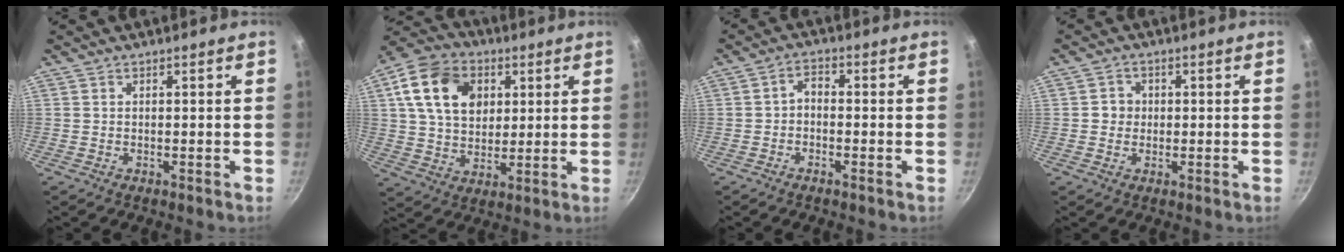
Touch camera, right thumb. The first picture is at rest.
{"total": 16.2, "force": [5.0, 12.0, 9.7], "torque": [-0.150, 0.001, 0.080]}
{"total": 2.7, "force": [-0.9, 1.5, 2.1], "torque": [-0.041, 0.020, -0.020]}
{"total": 2.7, "force": [0.0, 2.6, 0.8], "torque": [0.005, 0.005, -0.005]}